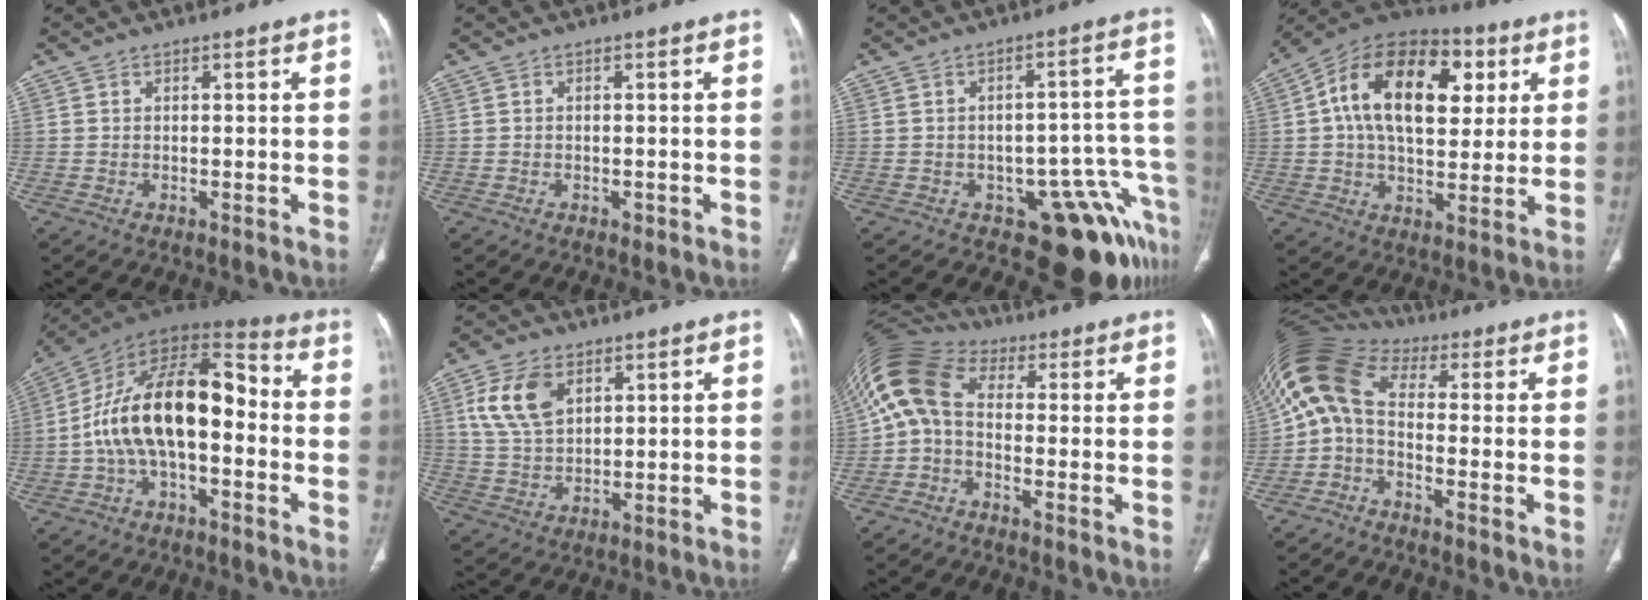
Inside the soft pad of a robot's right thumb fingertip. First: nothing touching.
{"total": 0.7, "force": [-0.4, 0.5, 0.3], "torque": [-0.005, 0.001, -0.005]}
{"total": 12.9, "force": [-8.3, 5.4, 8.2], "torque": [-0.028, 0.078, -0.105]}
{"total": 22.1, "force": [5.4, 13.2, 17.0], "torque": [-0.254, 0.012, 0.076]}
{"total": 19.4, "force": [-2.2, 10.0, 16.5], "torque": [-0.271, 0.058, -0.044]}
{"total": 10.0, "force": [4.1, 6.2, 6.7], "torque": [-0.122, -0.009, 0.085]}
{"total": 12.0, "force": [0.4, 7.7, 9.2], "torque": [-0.193, 0.046, -0.006]}
{"total": 10.4, "force": [-0.1, 6.1, 8.5], "torque": [-0.171, 0.055, -0.016]}